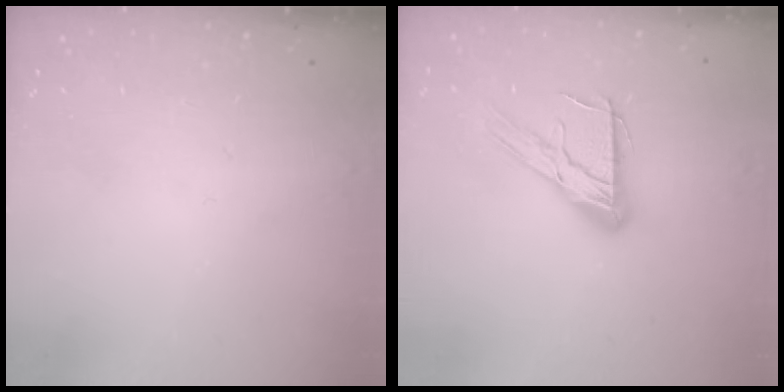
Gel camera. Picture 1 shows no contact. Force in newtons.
{"total": 13.9, "press": 13.8, "slide": 1.3}